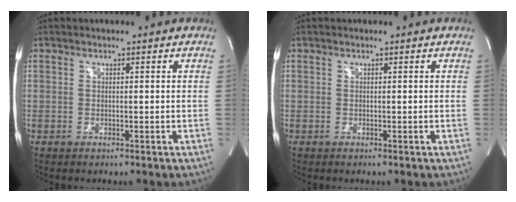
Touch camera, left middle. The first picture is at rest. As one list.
[{"total": 0.0}]